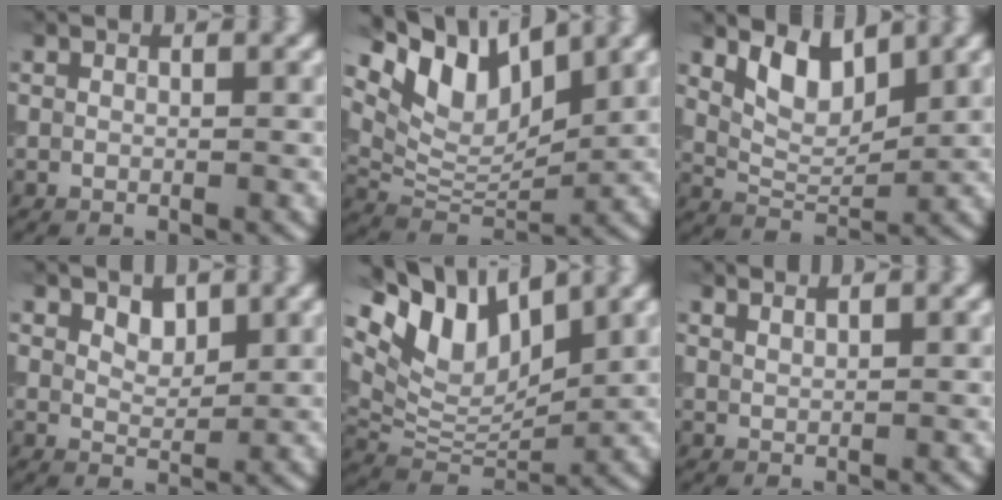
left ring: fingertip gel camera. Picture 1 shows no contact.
{"total": 7.9, "force": [5.0, 3.6, 4.9], "torque": [-0.092, 0.004, 0.091]}
{"total": 4.2, "force": [2.3, 2.0, 2.8], "torque": [-0.057, -0.006, 0.045]}
{"total": 1.6, "force": [1.1, 0.9, 0.8], "torque": [-0.013, -0.003, 0.021]}
{"total": 9.0, "force": [5.5, 4.1, 5.8], "torque": [-0.118, 0.009, 0.101]}
{"total": 1.6, "force": [1.4, 0.4, 0.6], "torque": [0.001, 0.000, 0.015]}